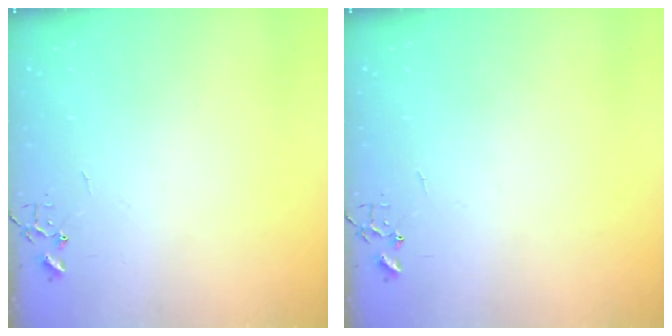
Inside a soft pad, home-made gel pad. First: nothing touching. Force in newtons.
{"total": 0.0}